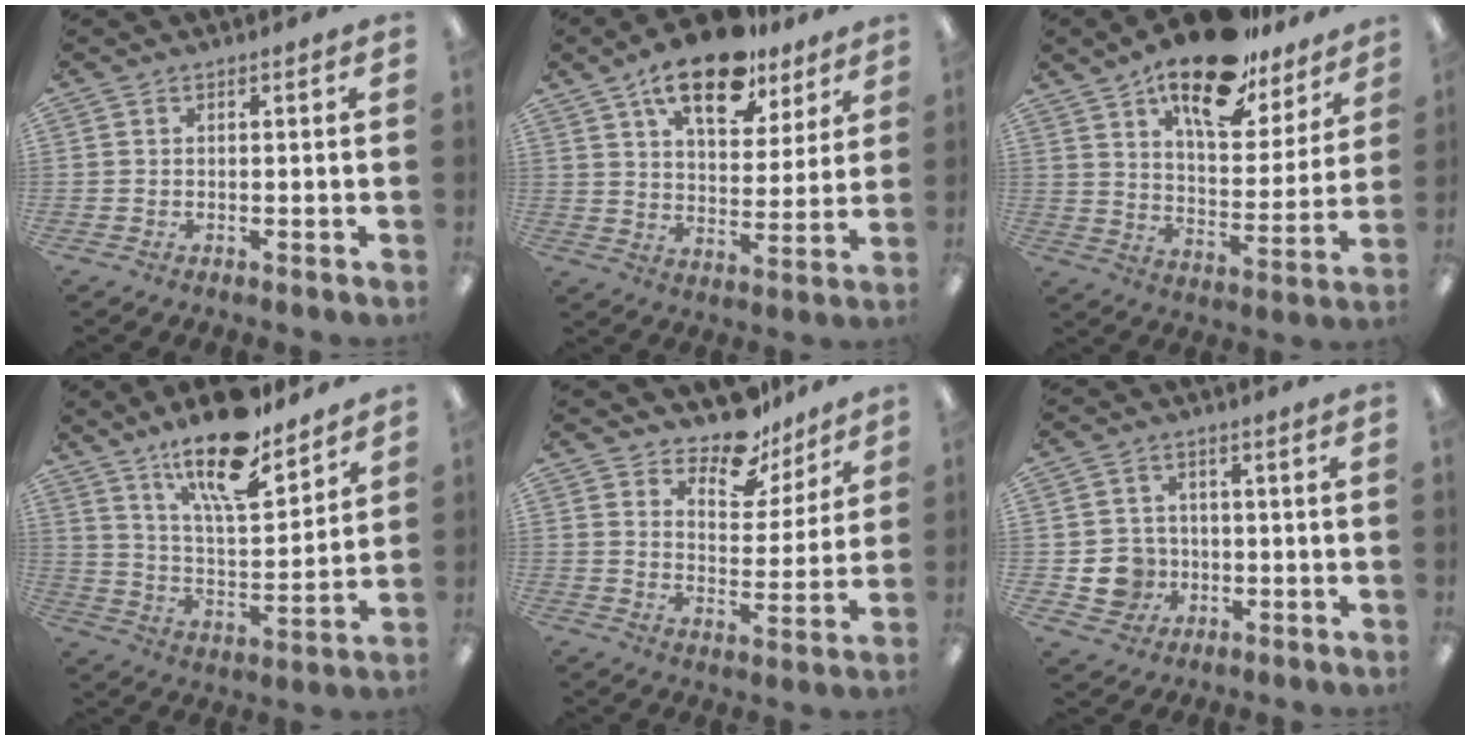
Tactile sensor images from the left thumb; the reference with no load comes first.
{"total": 17.1, "force": [11.8, 7.8, 9.6], "torque": [-0.147, -0.057, 0.202]}
{"total": 20.7, "force": [14.9, 8.4, 11.7], "torque": [-0.187, -0.079, 0.251]}
{"total": 18.5, "force": [14.1, 5.4, 10.7], "torque": [-0.184, -0.086, 0.238]}
{"total": 11.8, "force": [10.0, 5.1, 3.6], "torque": [-0.056, -0.076, 0.183]}
{"total": 7.1, "force": [-1.3, 6.7, 1.8], "torque": [-0.048, 0.015, -0.015]}